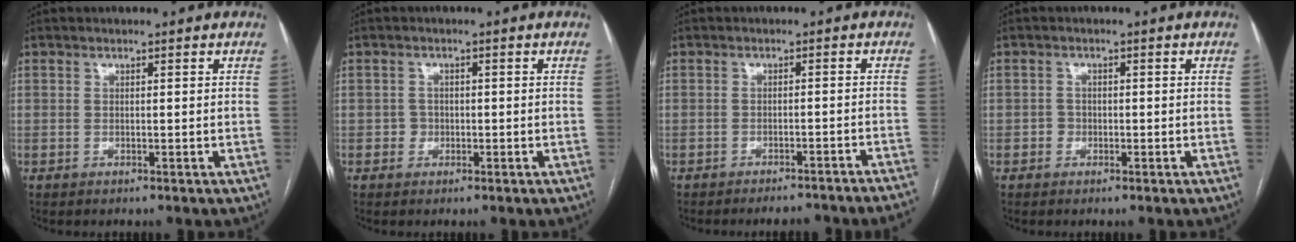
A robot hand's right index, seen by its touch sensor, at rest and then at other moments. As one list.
[{"total": 1.5, "force": [-0.4, 1.4, 0.2], "torque": [0.007, 0.008, -0.008]}, {"total": 12.2, "force": [-11.6, -0.3, 3.7], "torque": [-0.027, -0.005, -0.132]}, {"total": 1.2, "force": [-0.5, 1.1, 0.2], "torque": [0.006, 0.007, -0.010]}]